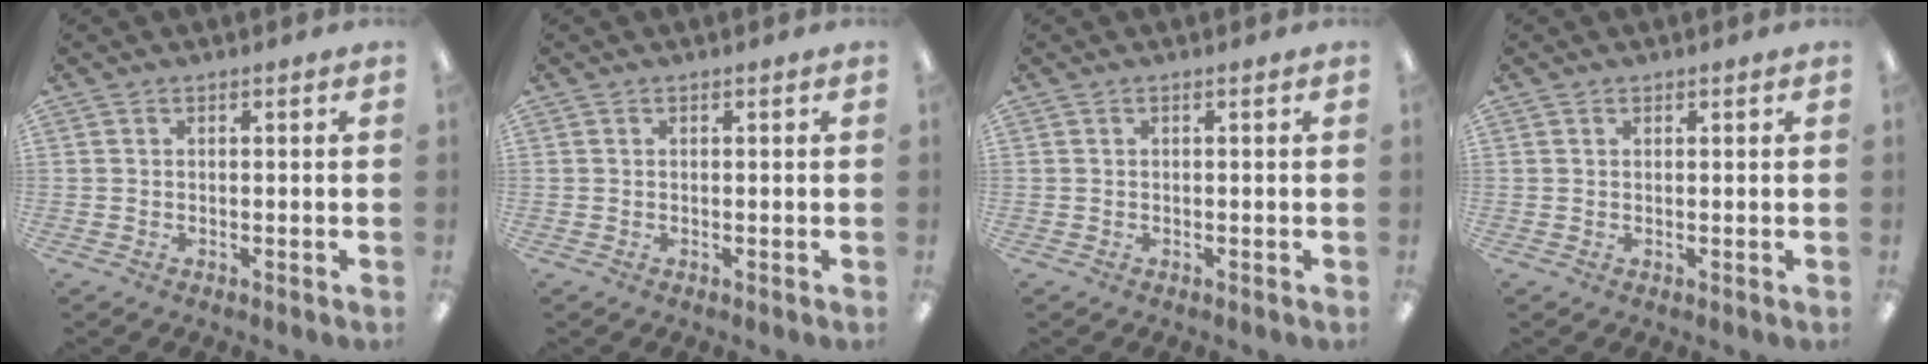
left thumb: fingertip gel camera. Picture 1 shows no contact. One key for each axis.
{"total": 0.5, "fx": -0.1, "fy": 0.2, "fz": -0.5, "tx": 0.009, "ty": 0.002, "tz": -0.001}
{"total": 0.0}
{"total": 0.6, "fx": 0.4, "fy": 0.4, "fz": -0.3, "tx": 0.004, "ty": 0.002, "tz": 0.007}